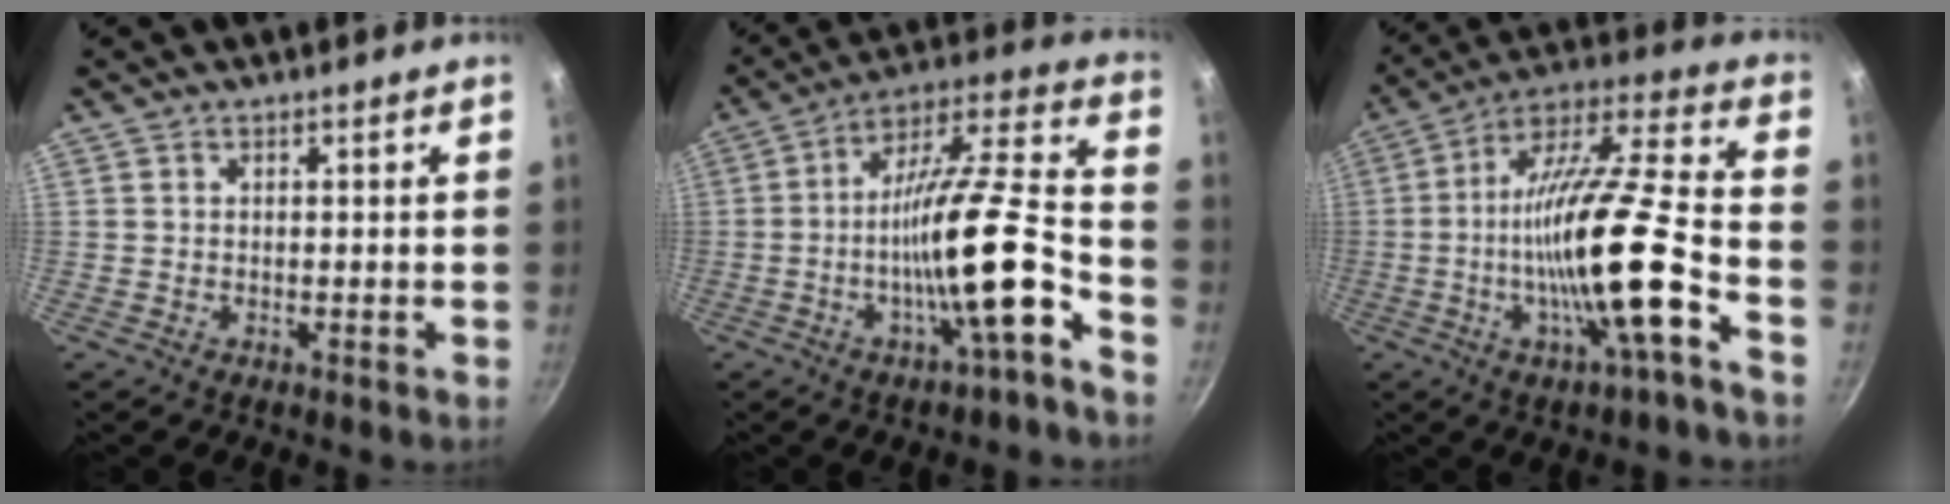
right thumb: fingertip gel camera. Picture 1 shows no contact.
{"total": 18.1, "force": [-7.0, 3.1, 16.4], "torque": [-0.249, 0.053, -0.125]}
{"total": 20.6, "force": [-6.2, 2.8, 19.5], "torque": [-0.329, 0.037, -0.118]}